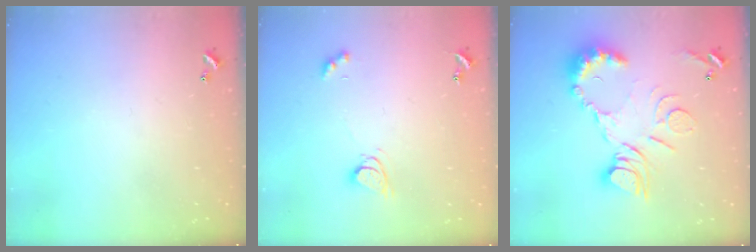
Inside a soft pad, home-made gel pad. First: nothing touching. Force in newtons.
{"total": 5.1, "press": 5.0, "slide": 0.4}
{"total": 15.7, "press": 15.6, "slide": 1.9}